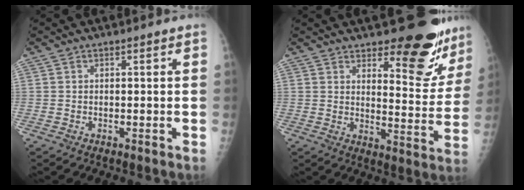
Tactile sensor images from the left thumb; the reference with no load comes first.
{"total": 15.0, "force": [10.9, 5.3, 8.8], "torque": [-0.063, -0.096, 0.142]}